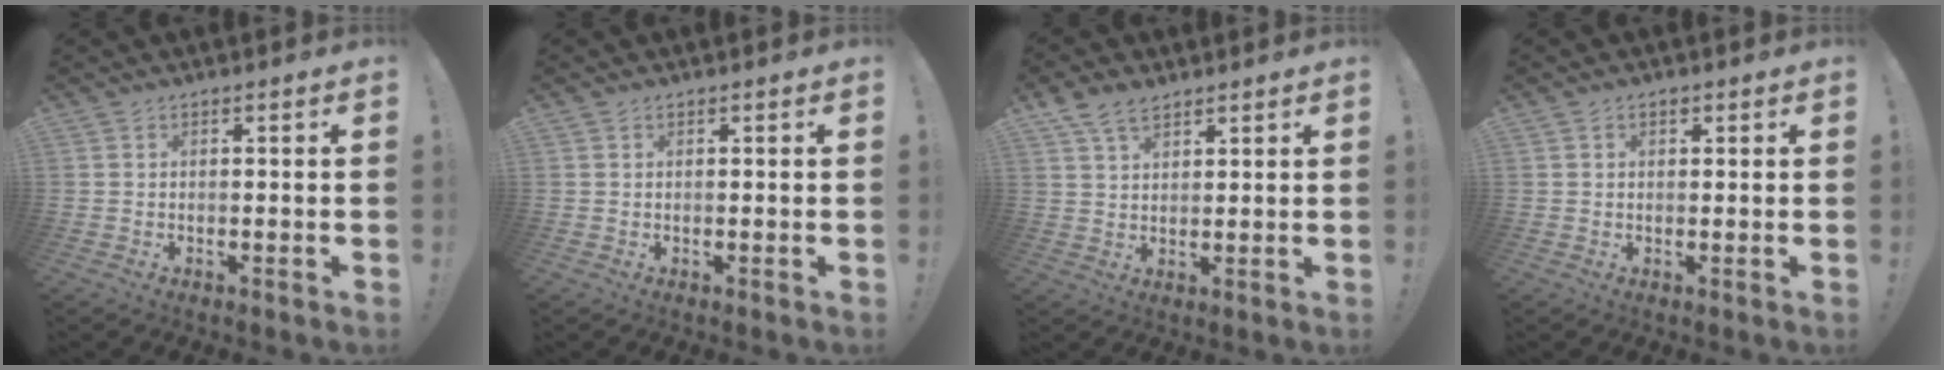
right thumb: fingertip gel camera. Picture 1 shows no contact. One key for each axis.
{"total": 0.0}
{"total": 6.5, "fx": 4.2, "fy": 3.7, "fz": 3.2, "tx": -0.059, "ty": -0.013, "tz": 0.083}
{"total": 1.2, "fx": 0.5, "fy": 1.0, "fz": 0.6, "tx": -0.007, "ty": 0.001, "tz": 0.008}